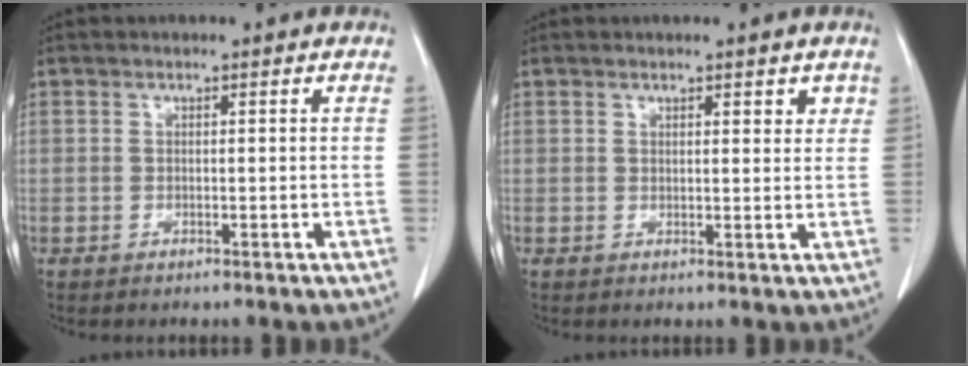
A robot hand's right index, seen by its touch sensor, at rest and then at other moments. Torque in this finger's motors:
{"motor_torque": [0.02, 0.00, 0.02, 0.00]}